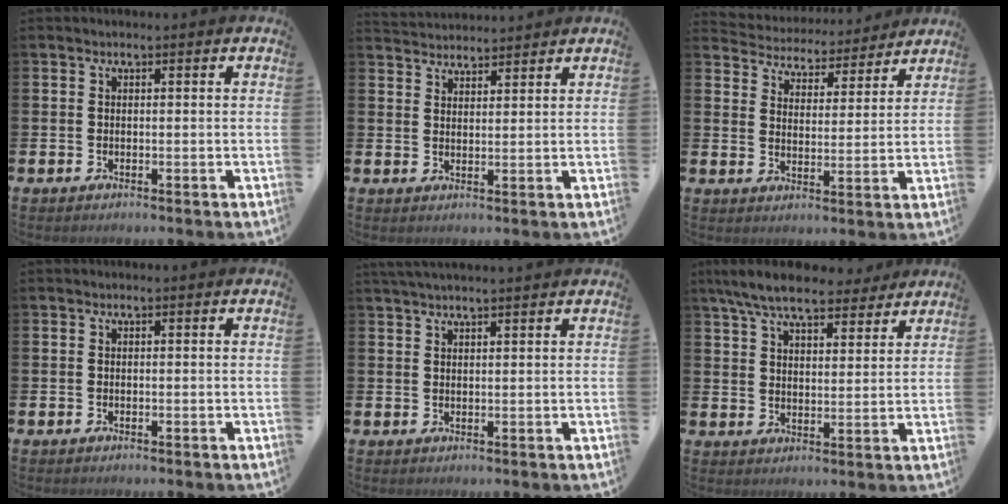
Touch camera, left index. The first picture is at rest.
{"total": 3.2, "force": [3.2, 0.4, -0.3], "torque": [-0.002, -0.018, 0.059]}
{"total": 4.6, "force": [4.4, 1.3, -0.3], "torque": [-0.019, -0.043, 0.072]}
{"total": 0.0}
{"total": 2.2, "force": [2.1, -0.2, 0.6], "torque": [-0.014, -0.005, 0.039]}
{"total": 8.0, "force": [7.3, 2.0, 2.9], "torque": [-0.072, -0.029, 0.131]}